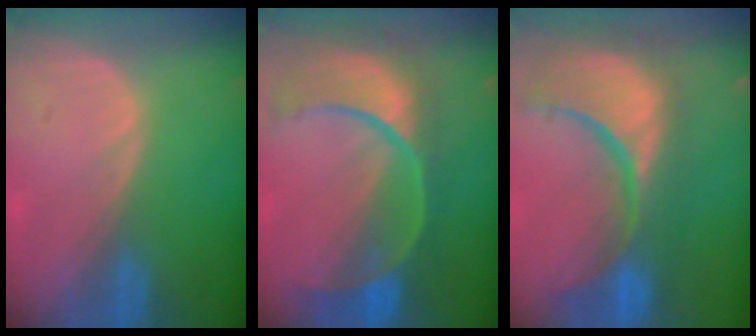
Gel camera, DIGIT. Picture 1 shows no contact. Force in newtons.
{"total": 12.1, "press": 9.8, "slide": 7.2}
{"total": 15.4, "press": 12.2, "slide": 9.4}